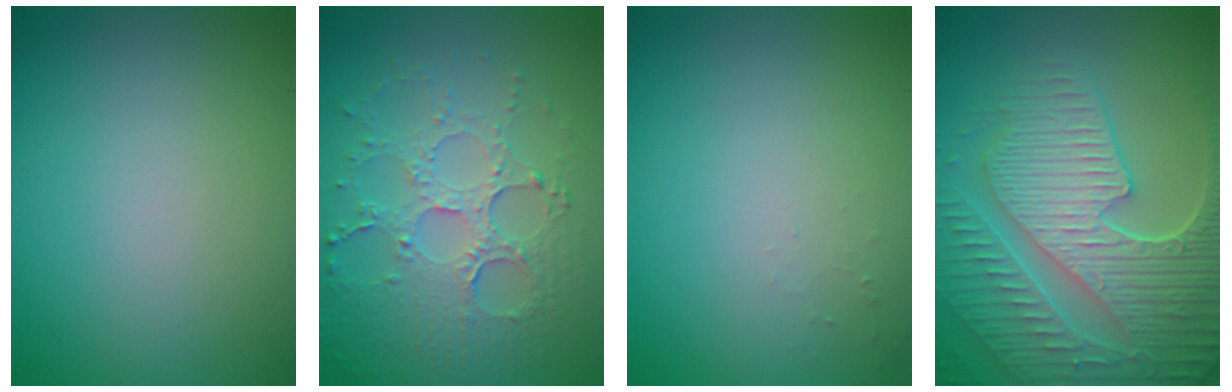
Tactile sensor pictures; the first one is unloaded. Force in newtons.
{"total": 5.4, "press": 3.8, "slide": 3.8}
{"total": 0.5, "press": 0.5, "slide": 0.1}
{"total": 8.8, "press": 6.4, "slide": 6.1}